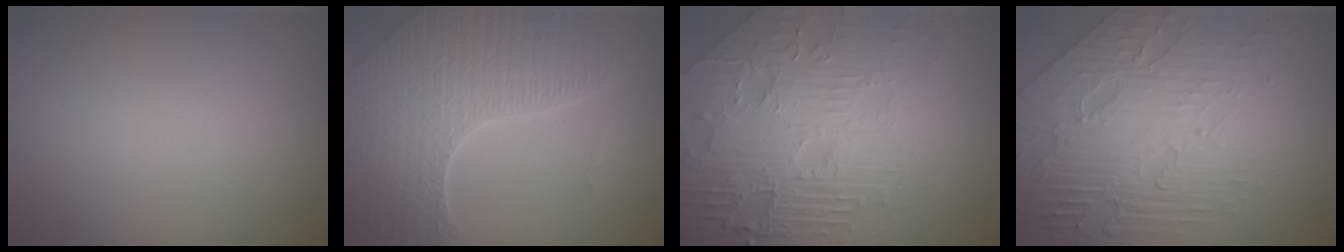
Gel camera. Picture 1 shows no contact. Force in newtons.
{"total": 7.4, "press": 5.3, "slide": 5.2}
{"total": 8.6, "press": 6.2, "slide": 6.0}
{"total": 7.4, "press": 5.6, "slide": 4.8}